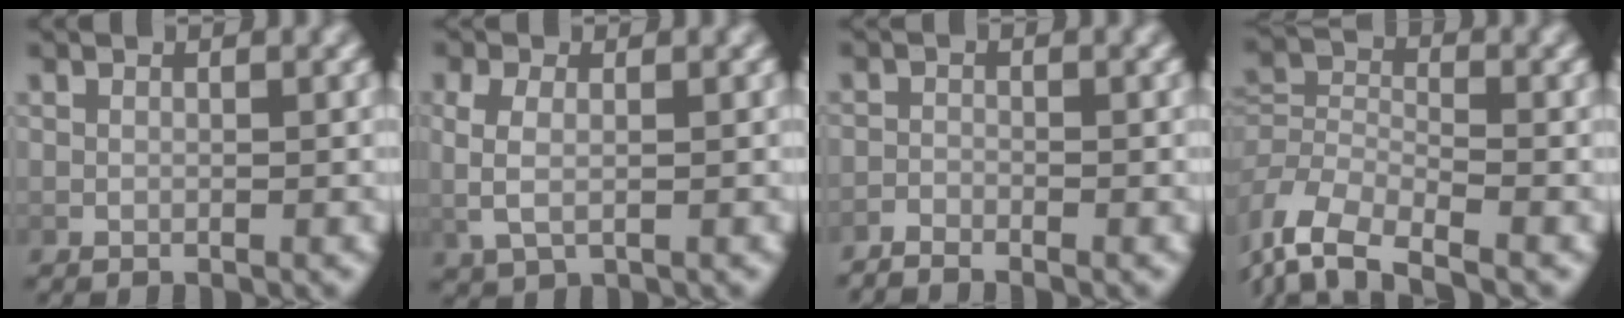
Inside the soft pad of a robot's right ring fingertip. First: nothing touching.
{"total": 3.1, "force": [0.5, 1.8, 2.5], "torque": [-0.060, -0.003, 0.018]}
{"total": 2.1, "force": [-2.0, 0.2, 0.0], "torque": [0.000, -0.010, -0.038]}
{"total": 7.2, "force": [-4.3, 4.8, 3.0], "torque": [-0.093, -0.040, -0.065]}